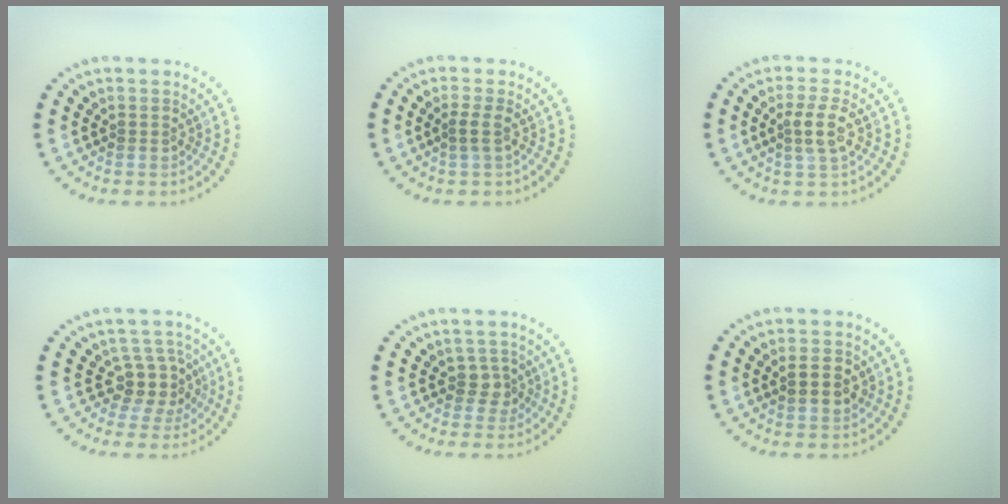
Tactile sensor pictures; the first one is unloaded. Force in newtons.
{"total": 1.0, "press": 0.8, "slide": 0.6}
{"total": 2.5, "press": 2.2, "slide": 1.1}
{"total": 3.0, "press": 2.2, "slide": 2.0}
{"total": 1.7, "press": 1.4, "slide": 1.0}
{"total": 2.0, "press": 2.0, "slide": 0.2}